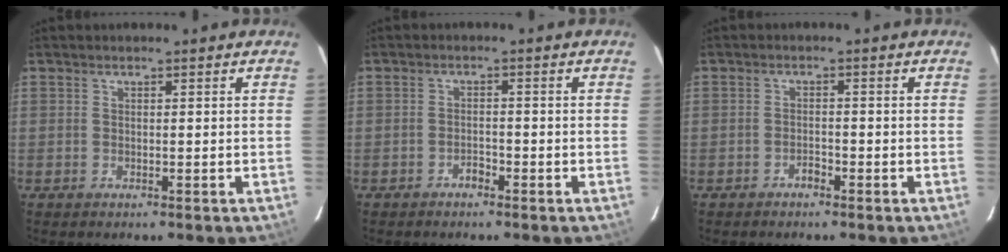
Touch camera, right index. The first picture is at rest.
{"total": 1.5, "force": [-1.2, 0.7, 0.7], "torque": [-0.008, 0.004, -0.019]}
{"total": 1.3, "force": [-1.1, 0.5, 0.6], "torque": [-0.008, 0.003, -0.018]}